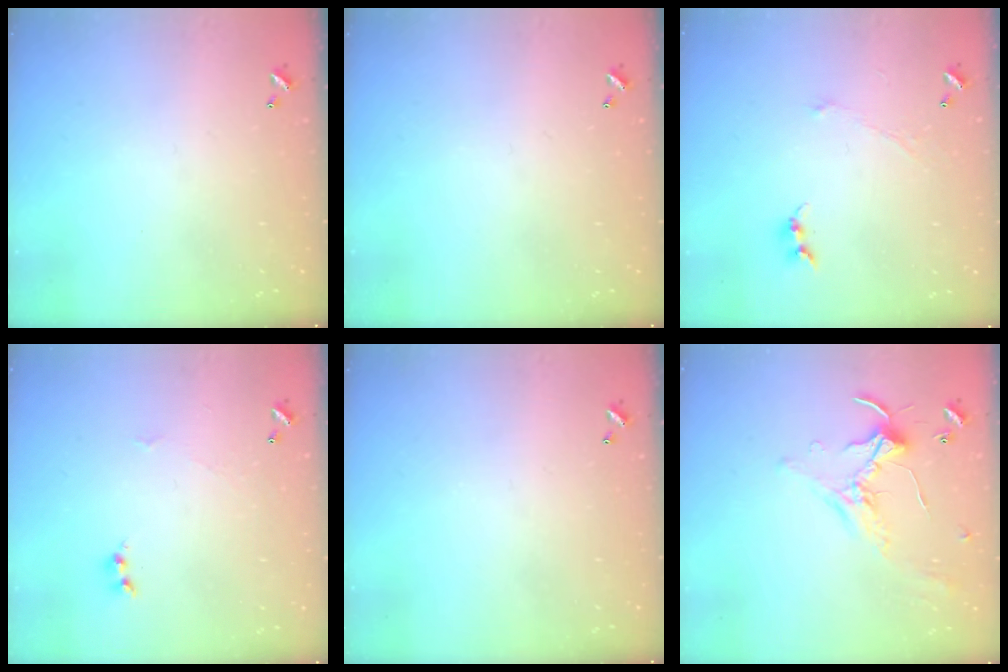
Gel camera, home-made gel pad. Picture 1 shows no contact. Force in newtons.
{"total": 0.0}
{"total": 0.0}
{"total": 1.6, "press": 1.6, "slide": 0.2}
{"total": 0.0}
{"total": 0.8, "press": 0.7, "slide": 0.4}